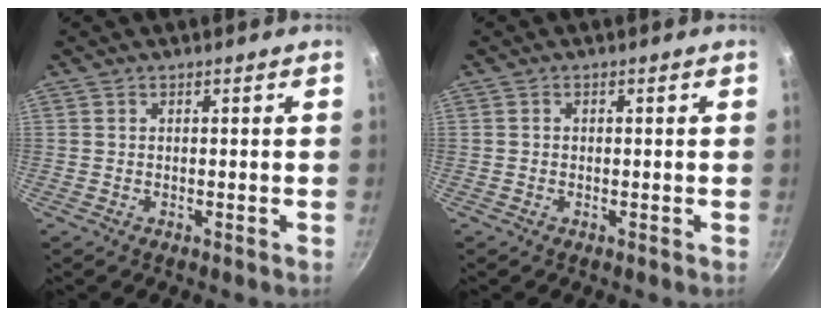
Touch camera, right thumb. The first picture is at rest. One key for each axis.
{"total": 0.5, "fx": -0.1, "fy": 0.5, "fz": 0.2, "tx": -0.002, "ty": 0.003, "tz": -0.002}